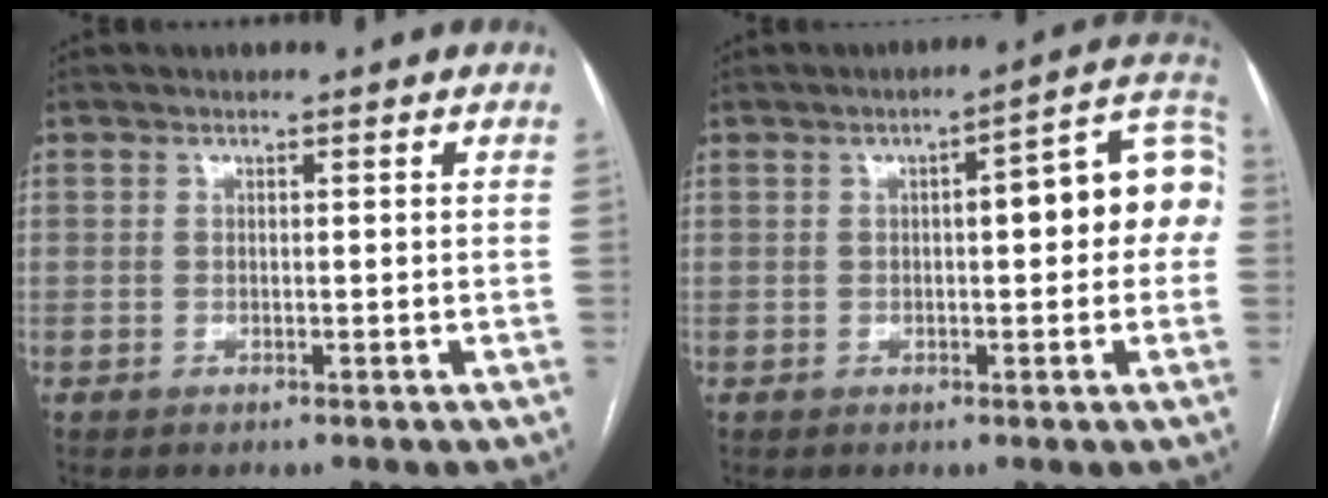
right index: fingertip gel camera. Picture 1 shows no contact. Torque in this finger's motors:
{"motor_torque": [0.54, 0.01, 0.22, 0.07]}